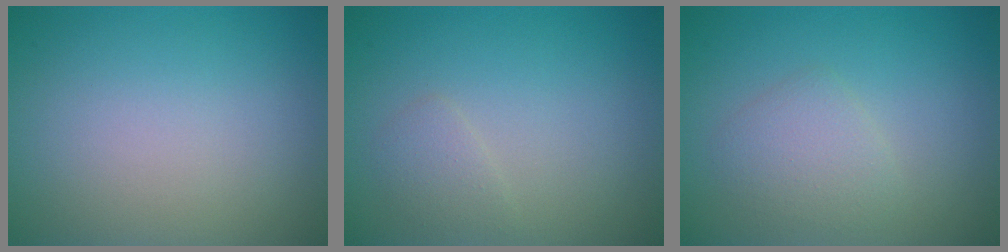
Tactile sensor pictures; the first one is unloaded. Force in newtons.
{"total": 1.2, "press": 1.2, "slide": 0.1}
{"total": 2.2, "press": 2.2, "slide": 0.1}